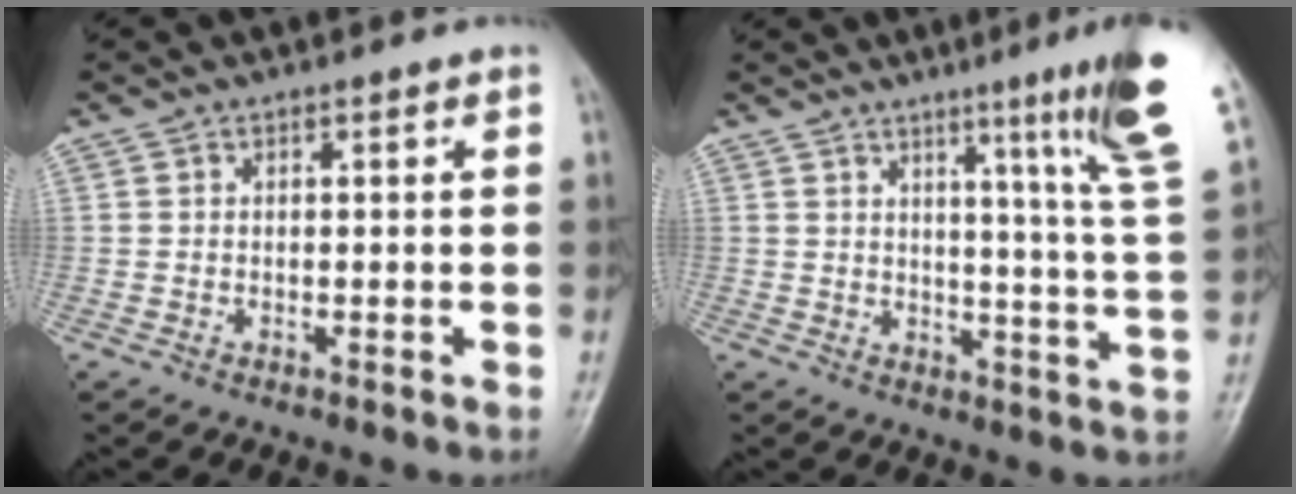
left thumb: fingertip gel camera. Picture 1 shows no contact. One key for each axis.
{"total": 15.0, "fx": 8.7, "fy": -0.6, "fz": 12.2, "tx": -0.159, "ty": -0.053, "tz": 0.103}